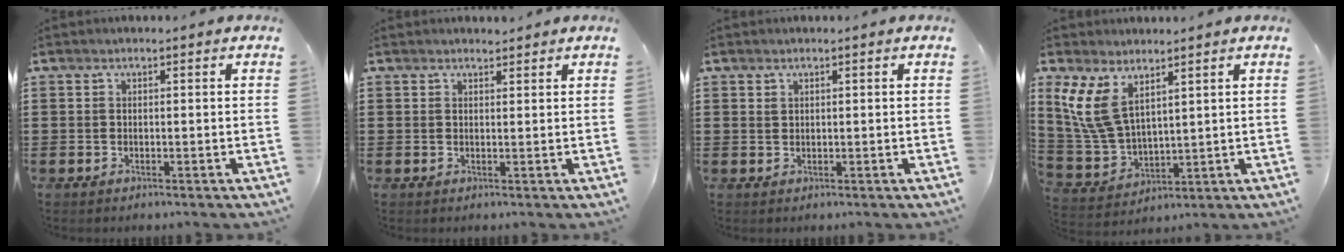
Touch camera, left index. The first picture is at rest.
{"total": 1.3, "force": [1.3, 0.3, 0.1], "torque": [-0.005, 0.001, 0.026]}
{"total": 0.8, "force": [0.5, 0.6, 0.3], "torque": [-0.007, 0.004, 0.010]}
{"total": 9.0, "force": [4.9, 4.5, 6.2], "torque": [-0.162, -0.010, 0.087]}